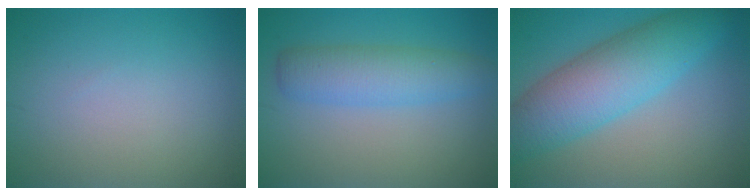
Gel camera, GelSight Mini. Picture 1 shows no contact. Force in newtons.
{"total": 4.3, "press": 4.3, "slide": 0.1}
{"total": 8.0, "press": 8.0, "slide": 0.1}